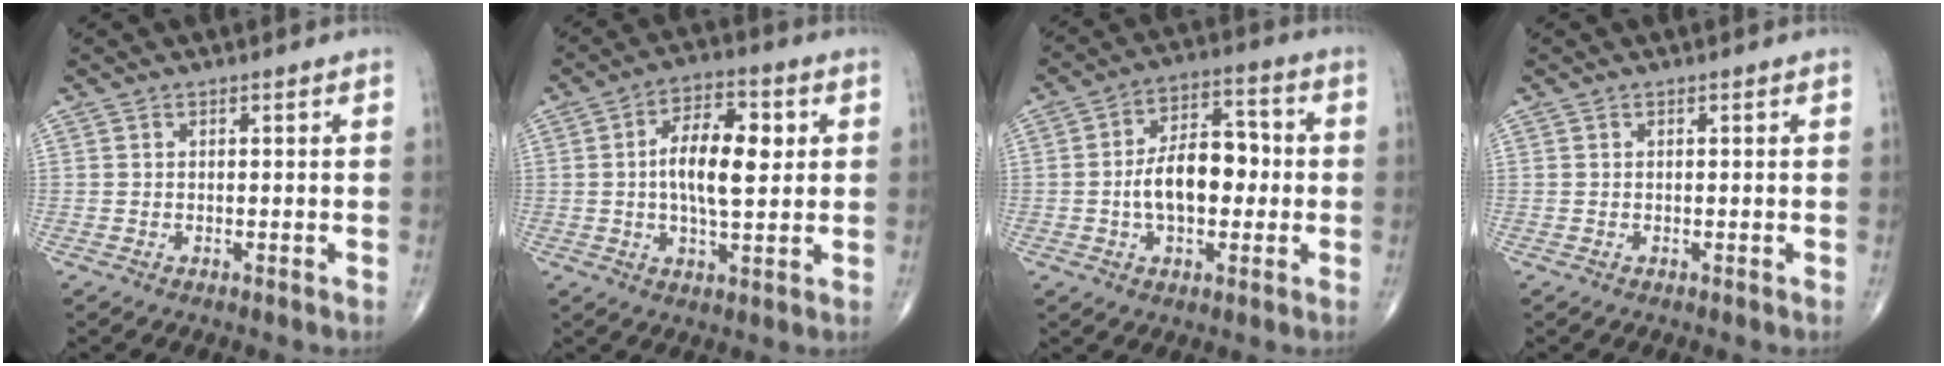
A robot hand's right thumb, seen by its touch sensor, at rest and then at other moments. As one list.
[{"total": 11.5, "force": [1.5, 5.0, 10.3], "torque": [-0.159, 0.005, 0.019]}, {"total": 12.2, "force": [-1.0, 7.0, 9.9], "torque": [-0.144, 0.030, -0.022]}, {"total": 0.0}]